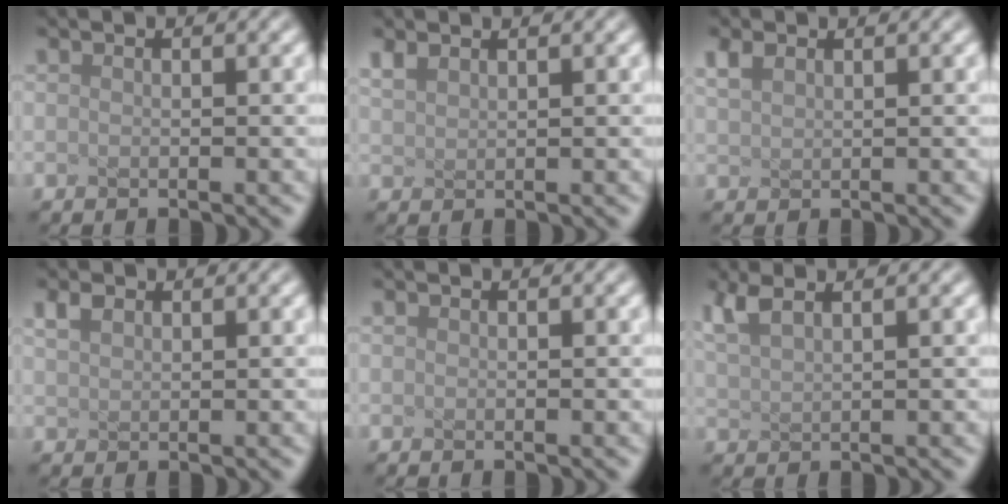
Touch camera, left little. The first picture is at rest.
{"total": 1.4, "force": [1.3, 0.5, 0.5], "torque": [-0.017, 0.004, 0.030]}
{"total": 1.7, "force": [1.2, 0.8, 0.8], "torque": [-0.024, 0.005, 0.028]}
{"total": 1.5, "force": [1.0, 0.9, 0.7], "torque": [-0.020, 0.006, 0.025]}
{"total": 0.0}
{"total": 2.9, "force": [2.0, 0.9, 1.9], "torque": [-0.043, 0.012, 0.041]}